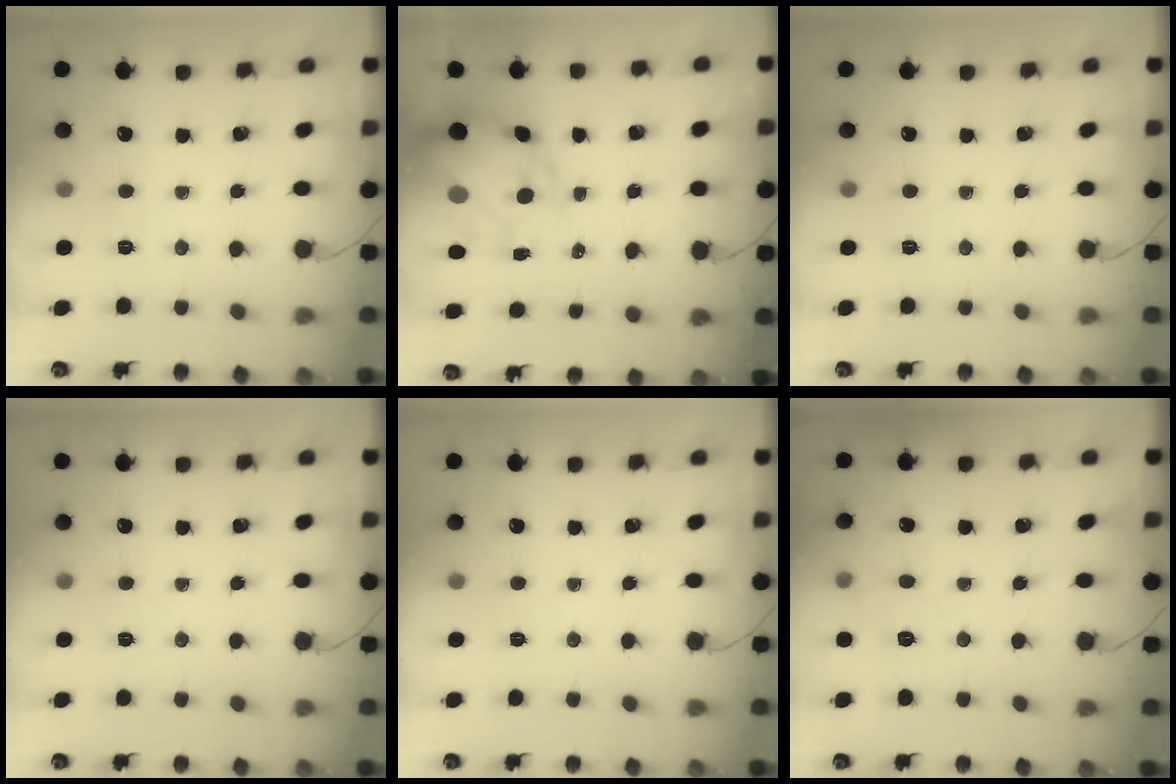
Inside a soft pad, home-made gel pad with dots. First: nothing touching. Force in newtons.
{"total": 12.9, "press": 12.4, "slide": 3.8}
{"total": 0.0}
{"total": 0.0}
{"total": 0.0}
{"total": 6.3, "press": 6.1, "slide": 1.3}